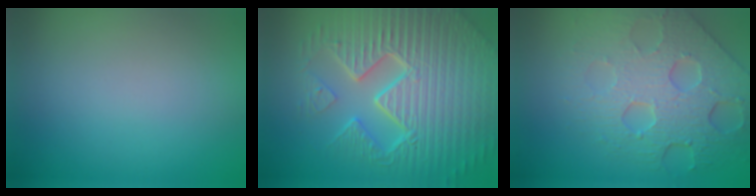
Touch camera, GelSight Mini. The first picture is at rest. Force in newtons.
{"total": 11.3, "press": 7.2, "slide": 8.6}
{"total": 7.6, "press": 5.5, "slide": 5.3}